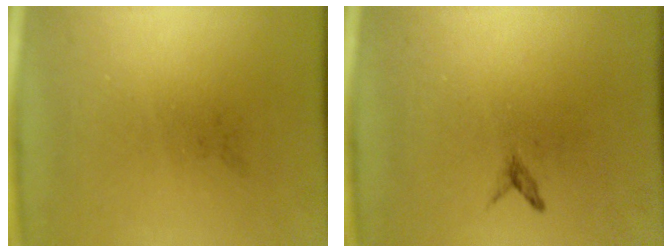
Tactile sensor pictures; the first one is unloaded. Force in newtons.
{"total": 0.7}